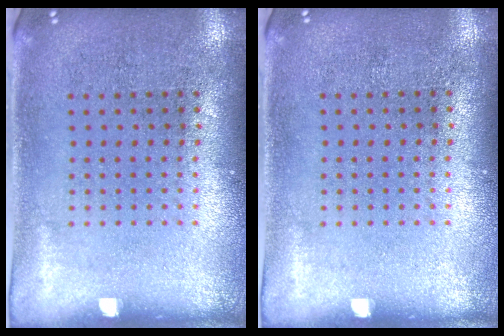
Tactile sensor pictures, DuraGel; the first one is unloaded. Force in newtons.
{"total": 0.0}